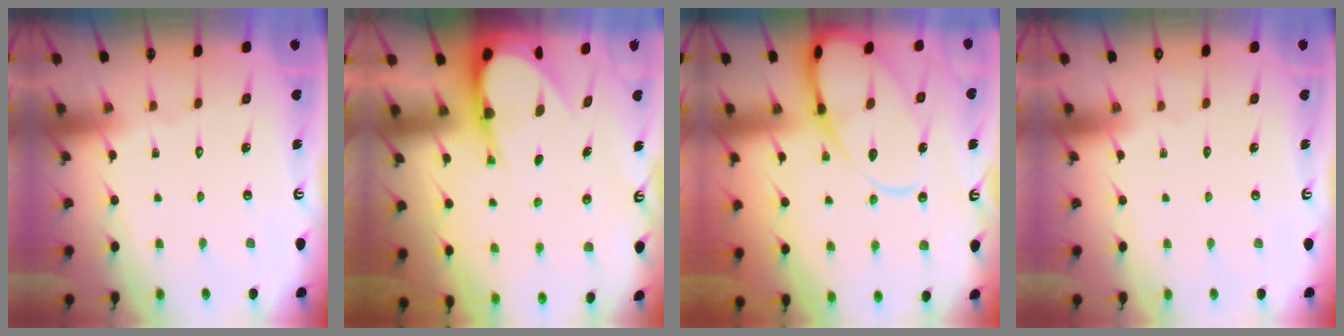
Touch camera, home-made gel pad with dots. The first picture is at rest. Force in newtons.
{"total": 8.5, "press": 8.4, "slide": 1.0}
{"total": 15.5, "press": 15.4, "slide": 1.6}
{"total": 0.0}